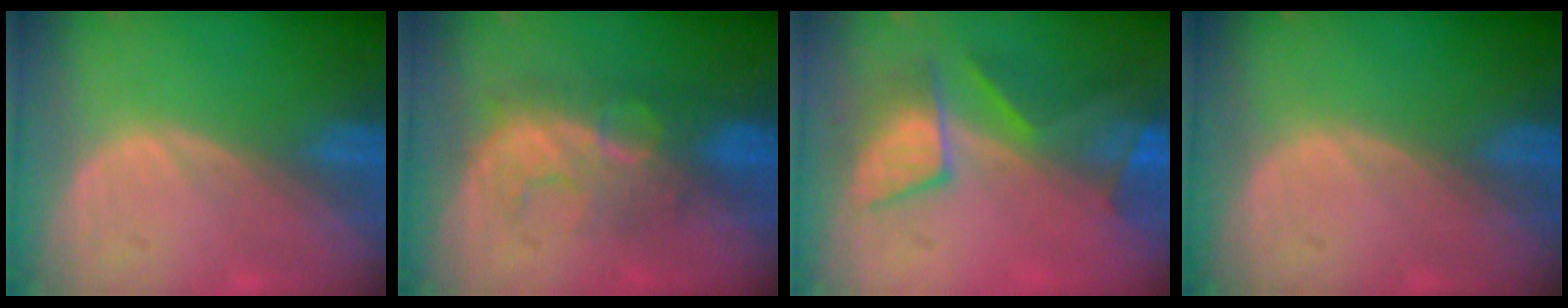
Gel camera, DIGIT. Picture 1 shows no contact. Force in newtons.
{"total": 7.9, "press": 7.5, "slide": 2.7}
{"total": 7.6, "press": 7.5, "slide": 1.2}
{"total": 0.0}